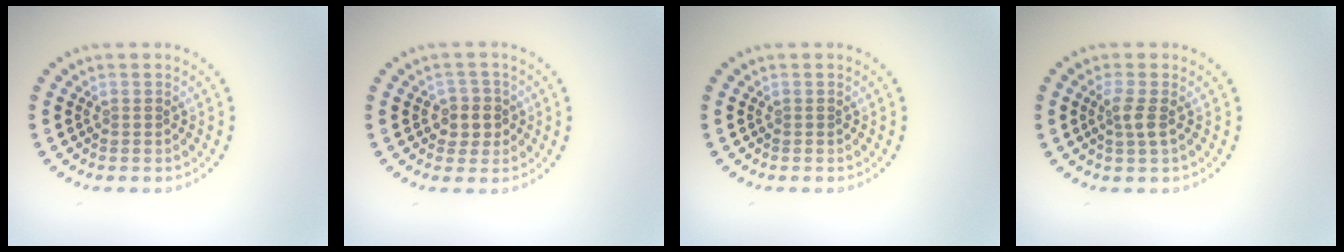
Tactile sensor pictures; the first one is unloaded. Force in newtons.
{"total": 2.1, "press": 1.9, "slide": 0.7}
{"total": 0.0}
{"total": 1.7, "press": 1.4, "slide": 1.0}